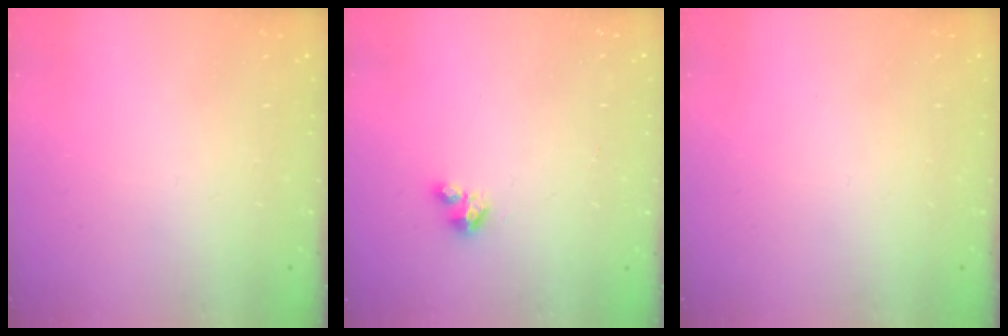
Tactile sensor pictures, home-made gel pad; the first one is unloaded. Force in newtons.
{"total": 2.8, "press": 2.8, "slide": 0.2}
{"total": 0.0}